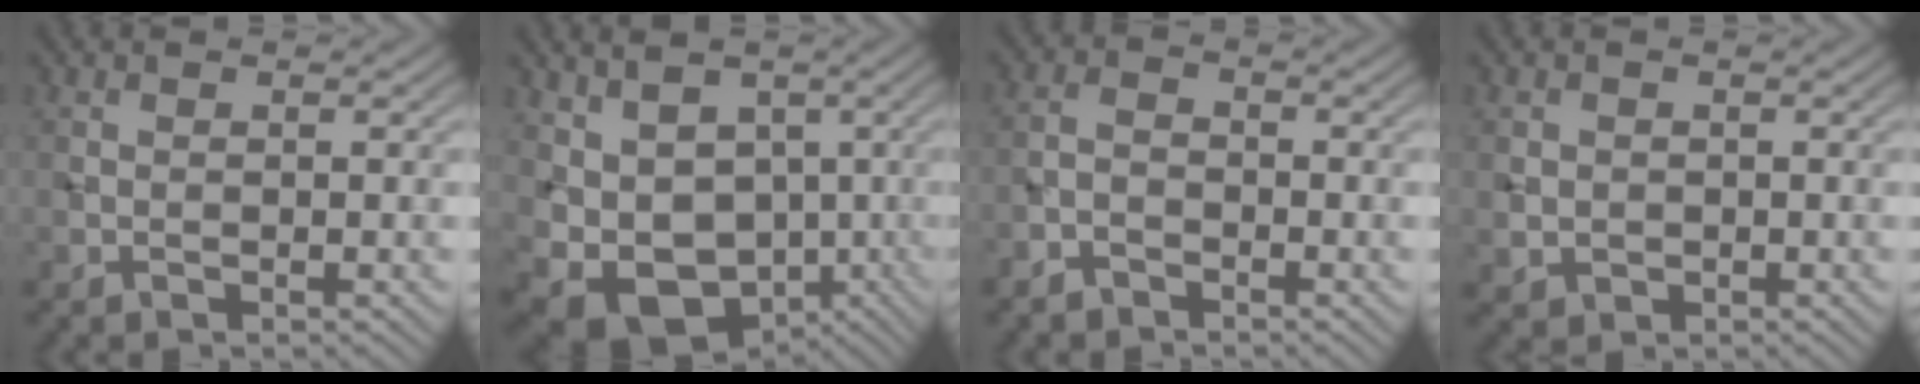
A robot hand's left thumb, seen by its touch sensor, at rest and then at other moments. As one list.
[{"total": 11.1, "force": [-0.8, 9.3, 6.0], "torque": [-0.127, -0.019, 0.000]}, {"total": 2.6, "force": [-2.3, 1.0, 0.7], "torque": [-0.013, 0.000, -0.054]}, {"total": 1.8, "force": [-0.3, 1.7, 0.4], "torque": [-0.011, -0.008, -0.004]}]